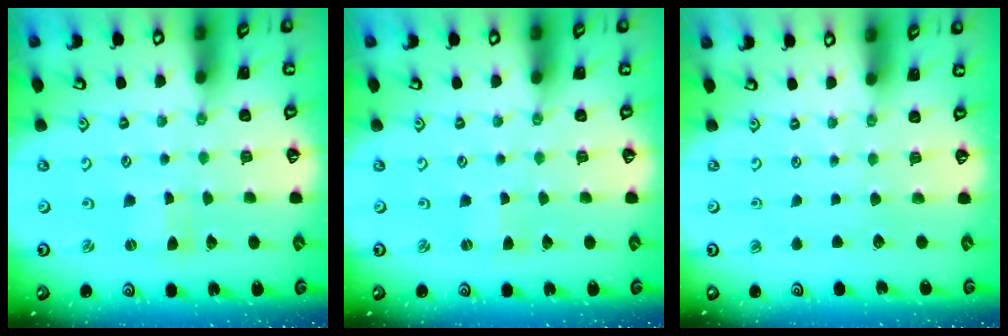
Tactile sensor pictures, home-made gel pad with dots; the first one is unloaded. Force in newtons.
{"total": 0.9, "press": 0.9, "slide": 0.2}
{"total": 0.0}